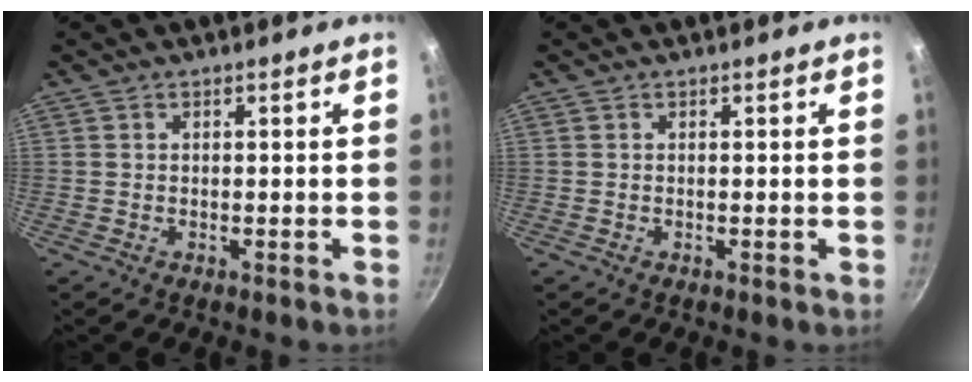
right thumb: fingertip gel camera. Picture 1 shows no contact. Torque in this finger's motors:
{"motor_torque": [-0.01, -0.21, 0.24, 0.08, 0.03]}